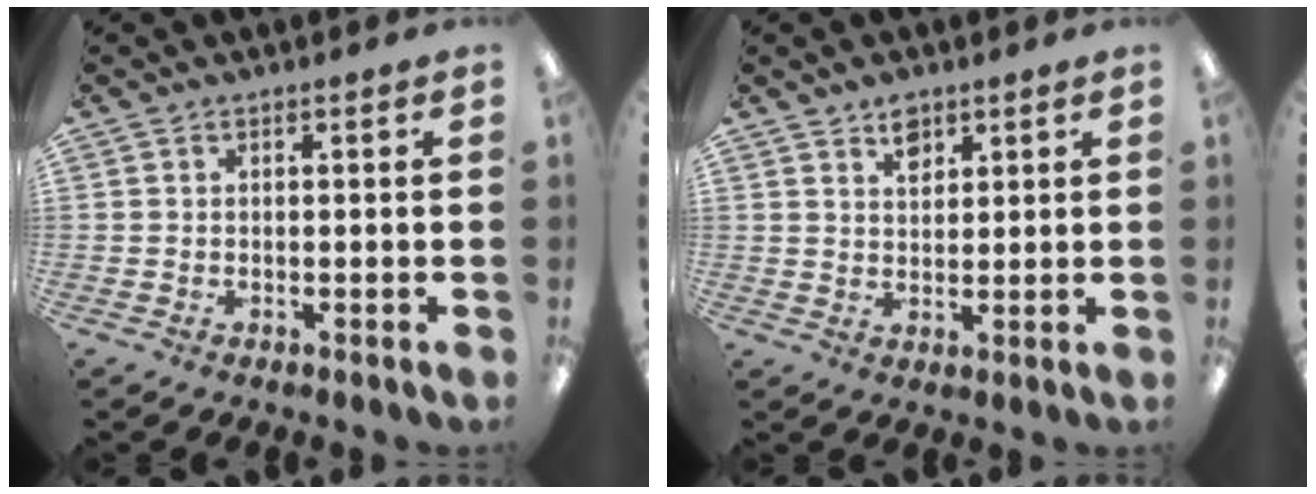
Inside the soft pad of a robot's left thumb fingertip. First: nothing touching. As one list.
[{"total": 4.1, "force": [3.0, 2.3, 1.5], "torque": [-0.013, -0.014, 0.052]}]